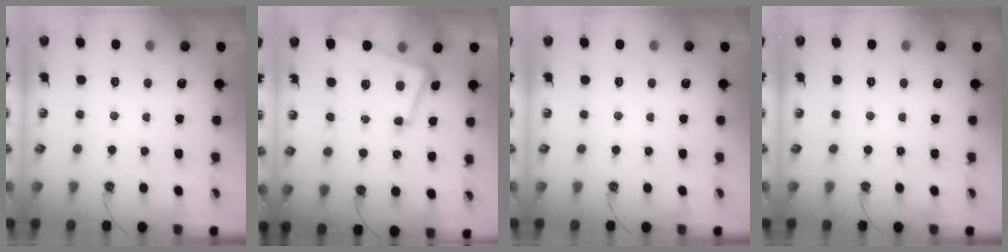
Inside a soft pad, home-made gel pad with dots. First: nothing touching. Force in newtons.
{"total": 2.8, "press": 2.1, "slide": 1.9}
{"total": 0.0}
{"total": 0.0}